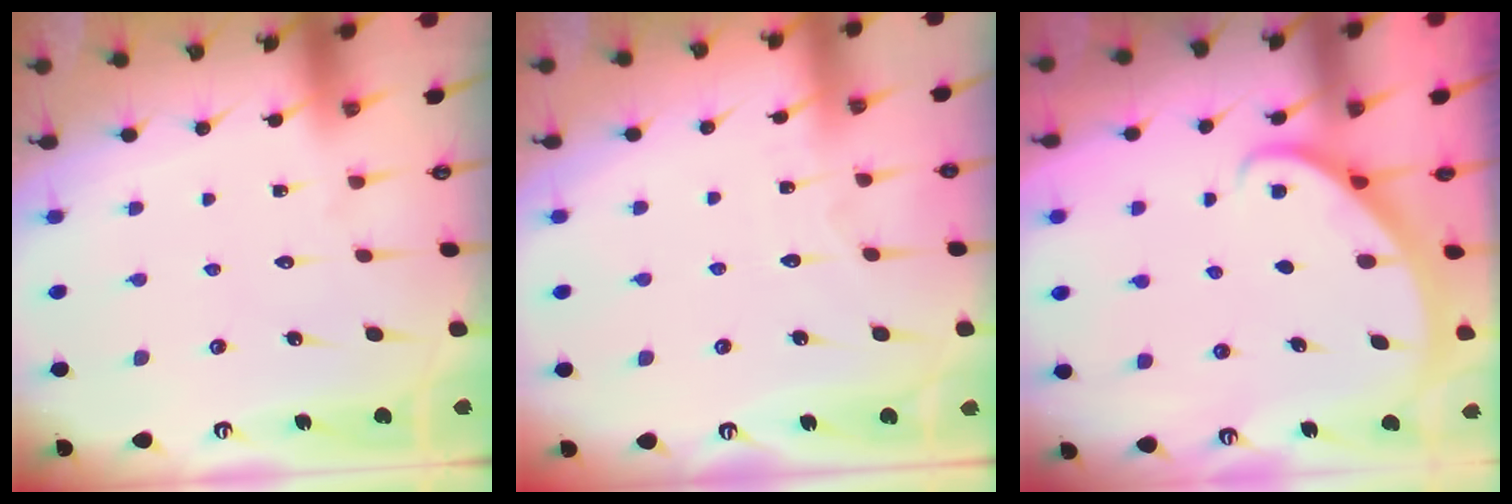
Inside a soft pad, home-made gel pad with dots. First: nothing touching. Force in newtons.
{"total": 3.4, "press": 3.4, "slide": 0.5}
{"total": 2.3, "press": 2.3, "slide": 0.2}